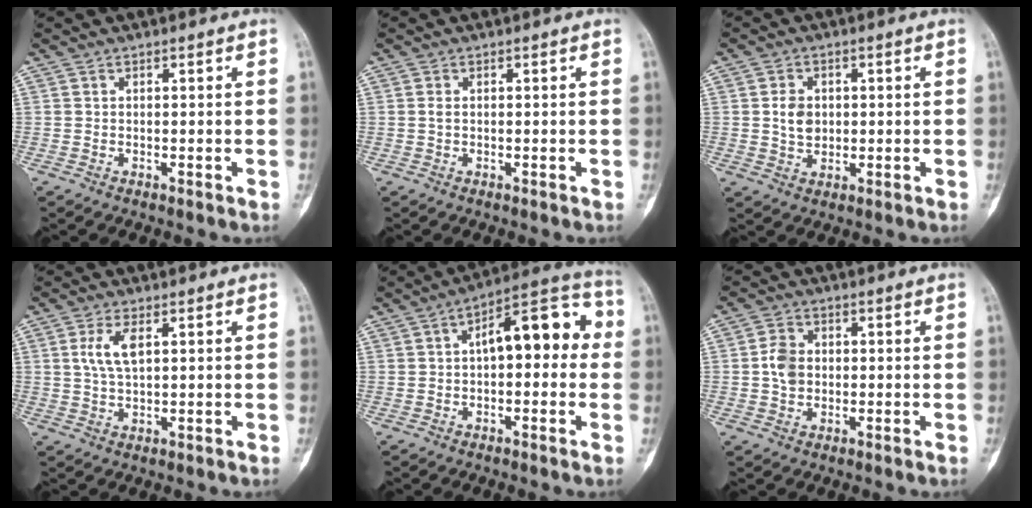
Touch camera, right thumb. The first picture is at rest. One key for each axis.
{"total": 0.8, "fx": 0.1, "fy": 0.4, "fz": 0.7, "tx": -0.018, "ty": 0.000, "tz": 0.001}
{"total": 4.5, "fx": 0.5, "fy": 3.5, "fz": 2.8, "tx": -0.032, "ty": -0.003, "tz": 0.010}
{"total": 5.1, "fx": 1.5, "fy": 2.1, "fz": 4.4, "tx": -0.093, "ty": 0.000, "tz": 0.031}
{"total": 13.9, "fx": 1.4, "fy": 6.5, "fz": 12.2, "tx": -0.142, "ty": 0.045, "tz": 0.010}
{"total": 4.8, "fx": 0.1, "fy": 3.7, "fz": 3.0, "tx": -0.048, "ty": 0.005, "tz": -0.003}